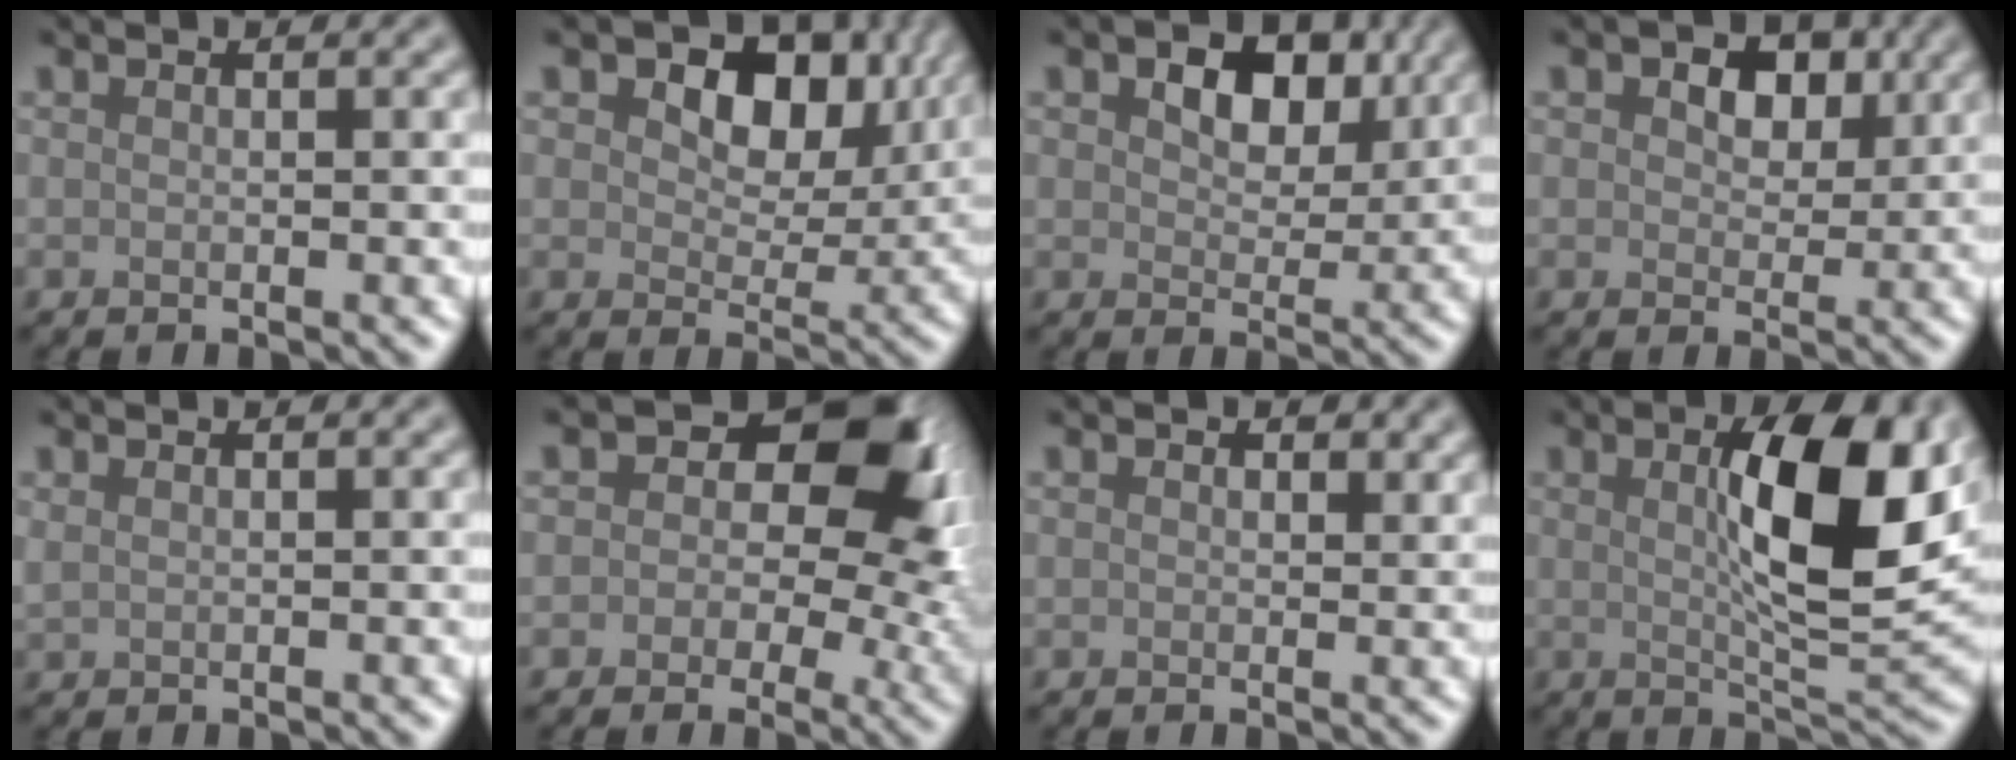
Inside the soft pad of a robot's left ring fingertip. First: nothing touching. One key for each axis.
{"total": 8.5, "fx": 3.3, "fy": 5.4, "fz": 5.7, "tx": -0.092, "ty": -0.005, "tz": 0.044}
{"total": 6.6, "fx": 2.7, "fy": 4.1, "fz": 4.4, "tx": -0.073, "ty": -0.003, "tz": 0.033}
{"total": 5.2, "fx": 2.2, "fy": 3.4, "fz": 3.3, "tx": -0.049, "ty": 0.003, "tz": 0.018}
{"total": 0.6, "fx": 0.5, "fy": 0.3, "fz": 0.3, "tx": -0.010, "ty": 0.000, "tz": 0.012}
{"total": 9.1, "fx": 2.2, "fy": 6.2, "fz": 6.3, "tx": -0.054, "ty": -0.003, "tz": 0.018}
{"total": 1.2, "fx": 0.7, "fy": 0.8, "fz": 0.5, "tx": -0.006, "ty": -0.002, "tz": 0.010}
{"total": 9.6, "fx": 1.9, "fy": 2.8, "fz": 8.9, "tx": -0.131, "ty": -0.002, "tz": 0.034}